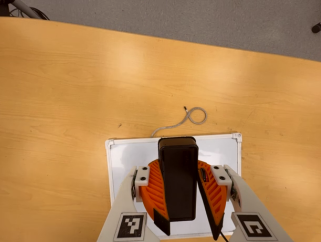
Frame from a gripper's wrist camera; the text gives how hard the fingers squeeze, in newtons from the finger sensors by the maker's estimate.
{"total": 11.5, "left": 11.4, "right": 11.5}